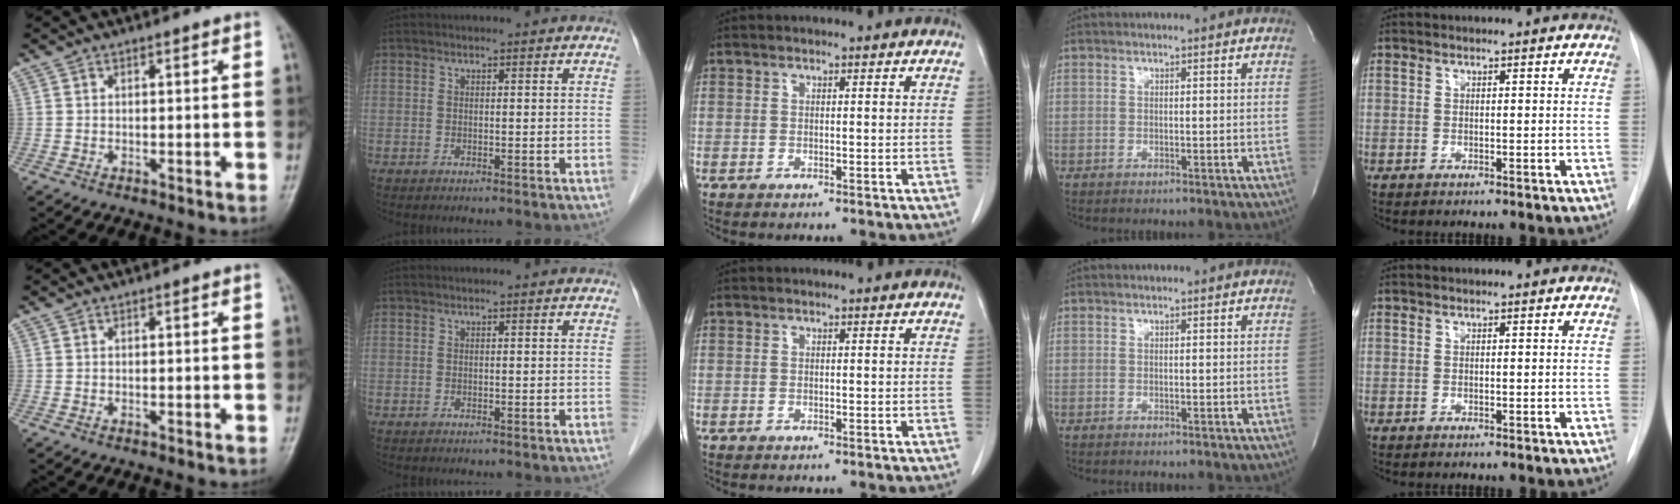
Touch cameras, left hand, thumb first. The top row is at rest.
{}